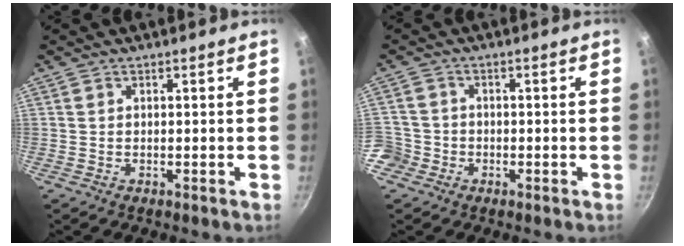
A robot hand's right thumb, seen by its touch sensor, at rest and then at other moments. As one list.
[{"total": 5.6, "force": [-2.5, 4.9, 1.1], "torque": [-0.015, 0.032, -0.045]}]